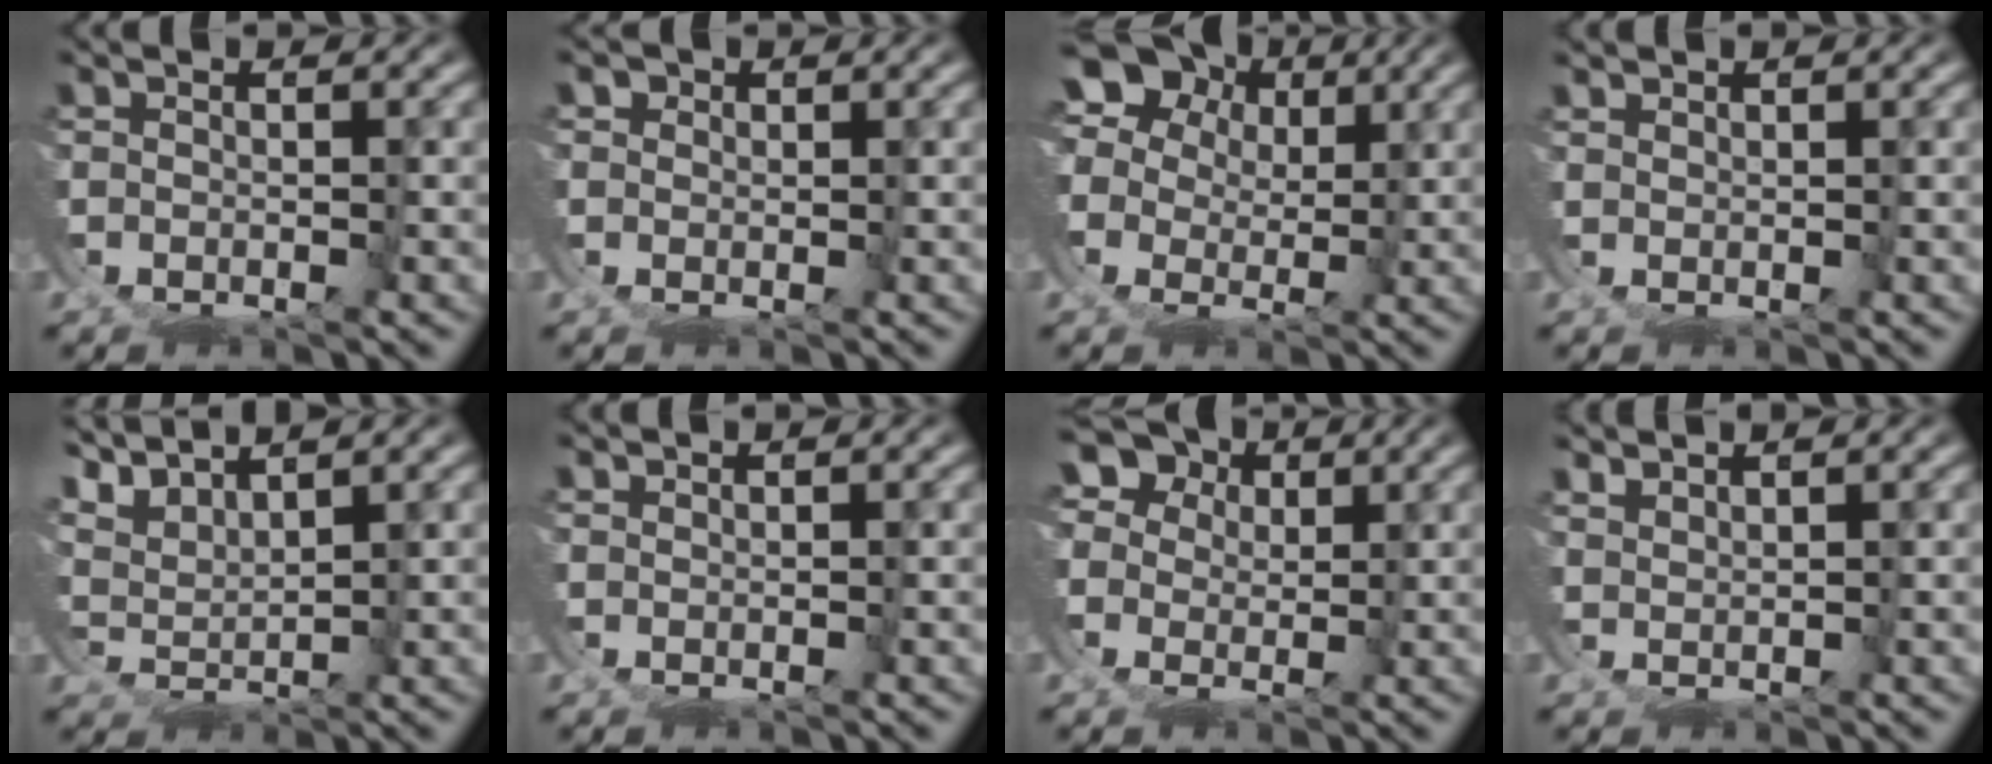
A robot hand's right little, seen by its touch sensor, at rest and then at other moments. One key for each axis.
{"total": 1.2, "fx": 0.8, "fy": 0.7, "fz": -0.3, "tx": 0.003, "ty": -0.004, "tz": 0.014}
{"total": 9.9, "fx": 3.6, "fy": 8.2, "fz": 4.3, "tx": -0.087, "ty": -0.011, "tz": 0.052}
{"total": 1.7, "fx": 1.5, "fy": -0.8, "fz": -0.6, "tx": 0.018, "ty": 0.006, "tz": 0.024}
{"total": 5.1, "fx": 4.8, "fy": 1.6, "fz": 0.8, "tx": -0.050, "ty": 0.007, "tz": 0.078}
{"total": 1.4, "fx": 1.2, "fy": -0.6, "fz": -0.5, "tx": 0.014, "ty": 0.005, "tz": 0.019}
{"total": 7.5, "fx": 3.8, "fy": 5.8, "fz": 2.8, "tx": -0.044, "ty": -0.004, "tz": 0.057}
{"total": 3.1, "fx": 2.7, "fy": -1.2, "fz": -0.9, "tx": 0.017, "ty": 0.000, "tz": 0.053}